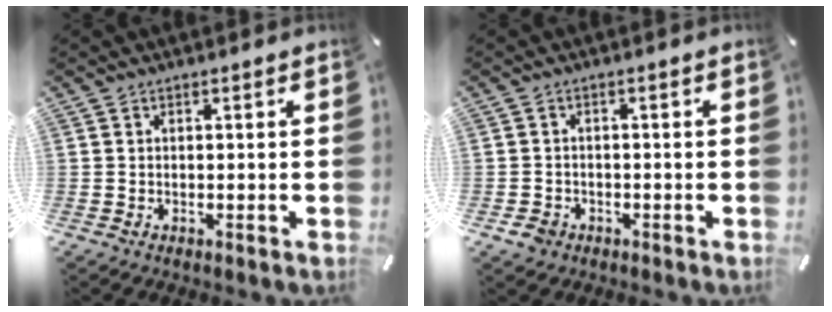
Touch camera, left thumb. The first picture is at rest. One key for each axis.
{"total": 2.9, "fx": -1.6, "fy": 2.2, "fz": 0.9, "tx": -0.021, "ty": 0.006, "tz": -0.034}